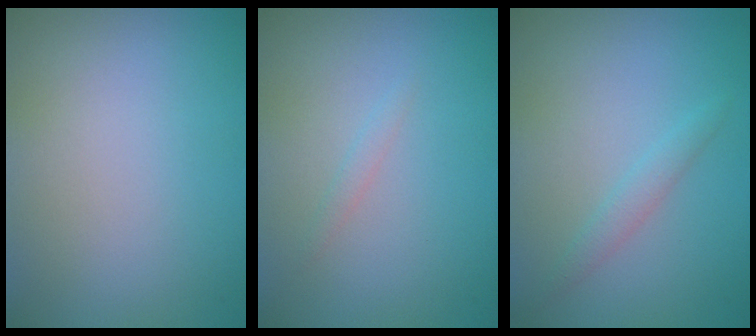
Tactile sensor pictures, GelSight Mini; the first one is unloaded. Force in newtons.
{"total": 0.7, "press": 0.7, "slide": 0.1}
{"total": 1.3, "press": 1.3, "slide": 0.1}